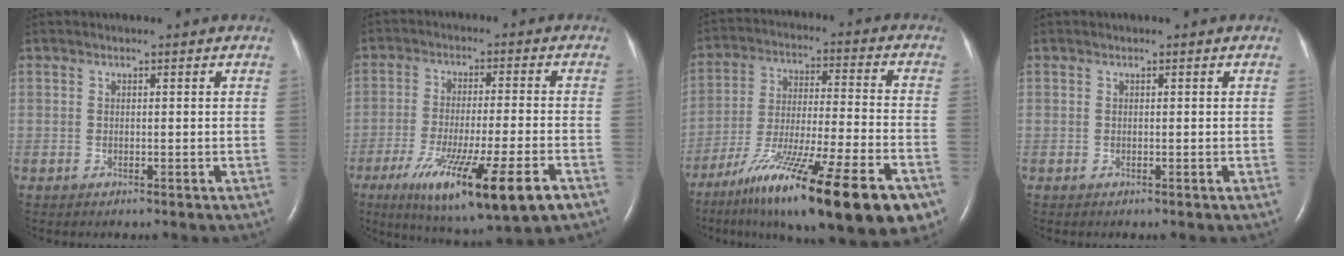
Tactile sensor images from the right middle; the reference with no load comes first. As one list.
[{"total": 17.0, "force": [-8.9, 1.3, 14.4], "torque": [-0.215, -0.049, -0.142]}, {"total": 24.9, "force": [-15.3, 2.7, 19.5], "torque": [-0.265, -0.041, -0.256]}, {"total": 0.0}]